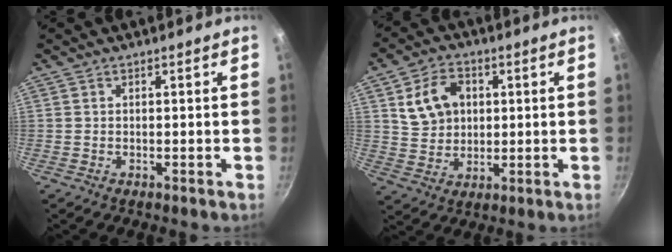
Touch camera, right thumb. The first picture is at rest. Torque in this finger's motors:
{"motor_torque": [-0.77, 0.98, 0.13, -0.09, 0.06]}